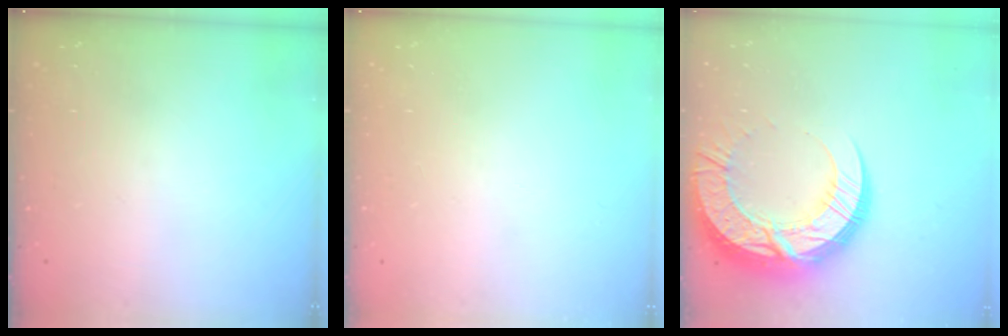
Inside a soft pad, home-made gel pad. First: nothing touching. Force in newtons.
{"total": 0.0}
{"total": 22.5, "press": 22.4, "slide": 1.8}